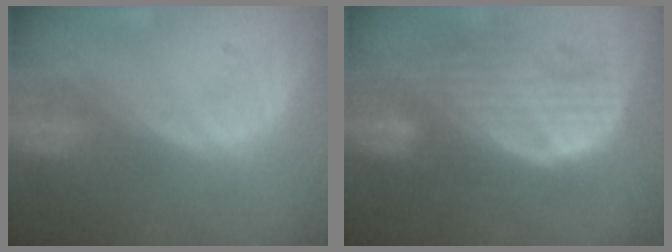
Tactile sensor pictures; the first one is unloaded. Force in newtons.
{"total": 9.9, "press": 8.6, "slide": 4.8}